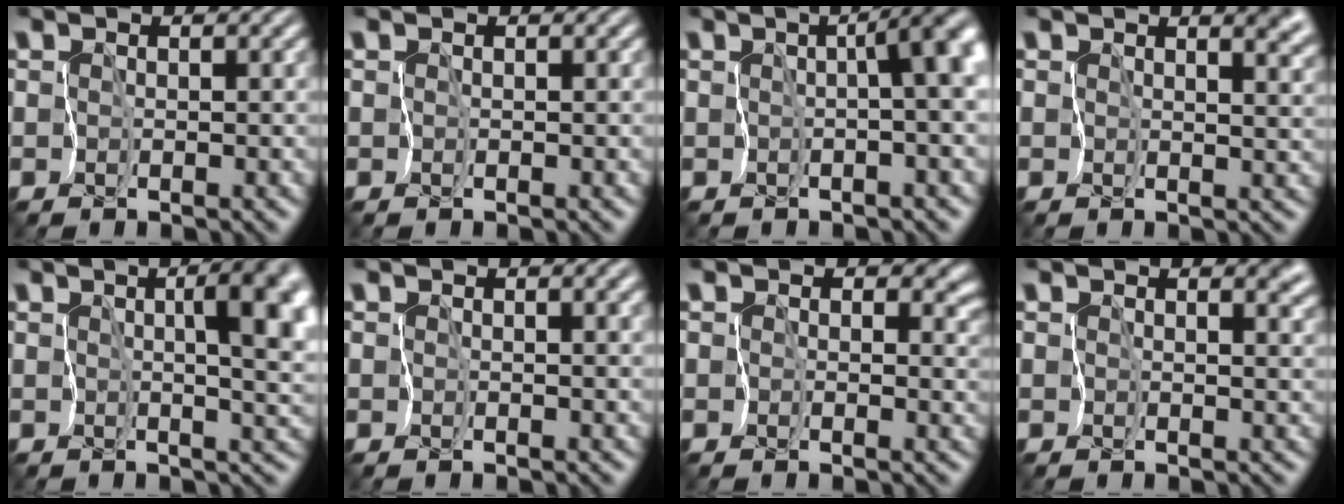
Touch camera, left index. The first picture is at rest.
{"total": 0.0}
{"total": 4.7, "force": [-0.2, 1.0, 4.6], "torque": [-0.069, 0.007, -0.008]}
{"total": 4.0, "force": [1.8, 2.1, 2.9], "torque": [-0.029, -0.001, 0.027]}
{"total": 7.8, "force": [0.8, 3.1, 7.1], "torque": [-0.089, 0.005, 0.010]}
{"total": 1.4, "force": [0.3, 0.6, 1.2], "torque": [-0.015, -0.004, 0.007]}
{"total": 3.3, "force": [0.7, 2.5, 2.0], "torque": [-0.012, 0.007, 0.002]}
{"total": 2.2, "force": [1.0, 1.2, 1.6], "torque": [-0.018, -0.003, 0.018]}